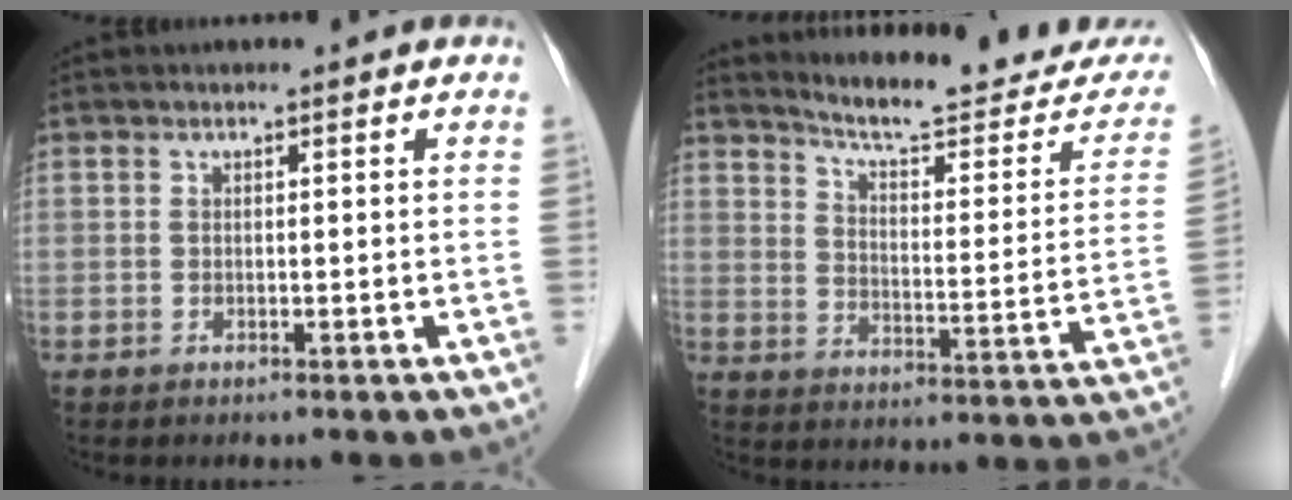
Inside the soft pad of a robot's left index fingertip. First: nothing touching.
{"total": 19.3, "force": [18.0, 2.1, 6.6], "torque": [-0.086, -0.078, 0.225]}